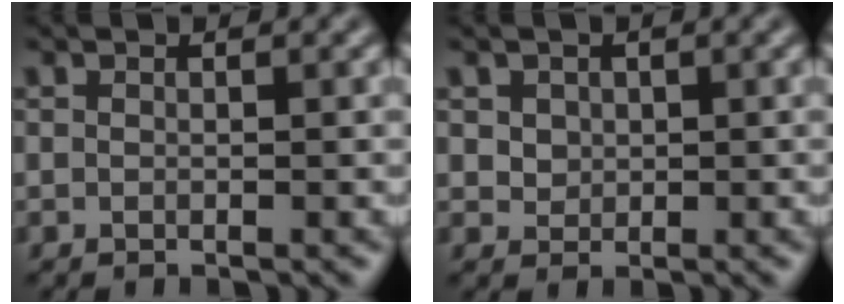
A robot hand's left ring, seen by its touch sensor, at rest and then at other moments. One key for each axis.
{"total": 1.9, "fx": 0.8, "fy": 1.6, "fz": 0.8, "tx": -0.022, "ty": 0.004, "tz": 0.026}